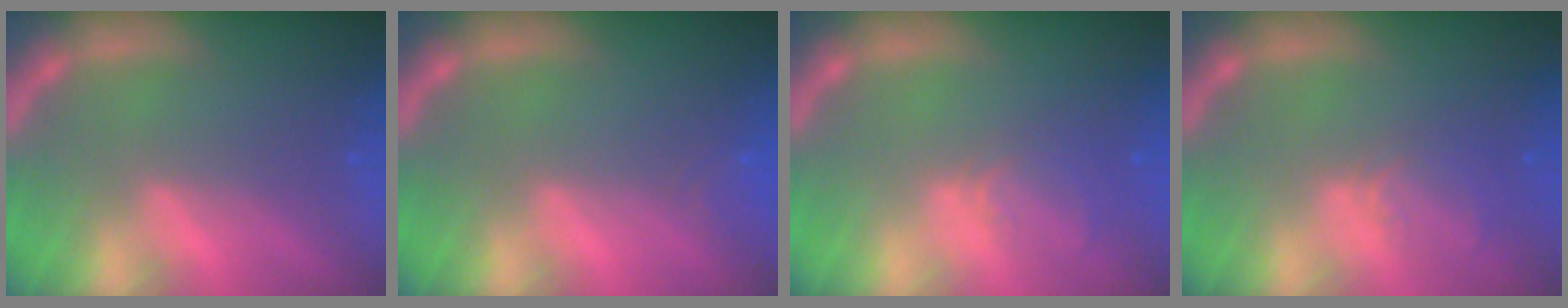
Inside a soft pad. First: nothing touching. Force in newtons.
{"total": 1.4}
{"total": 2.9}
{"total": 2.9}